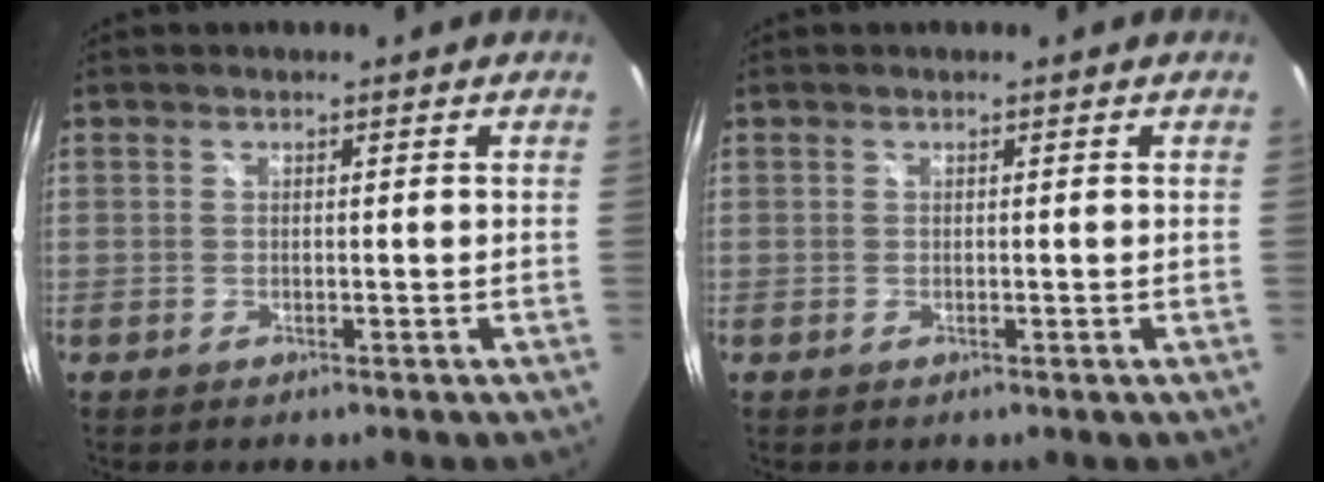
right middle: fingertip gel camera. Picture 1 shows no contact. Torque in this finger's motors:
{"motor_torque": [0.03, -0.09, 0.04, 0.01]}